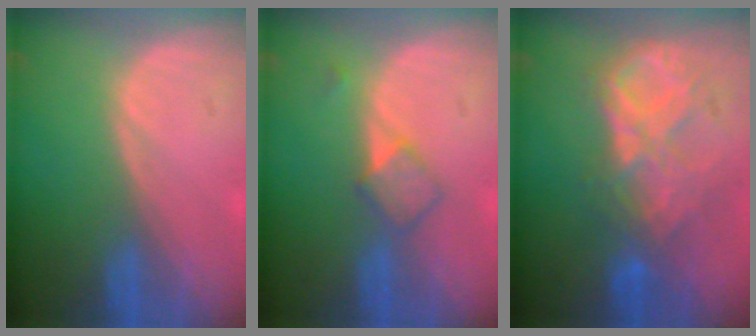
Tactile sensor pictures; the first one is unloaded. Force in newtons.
{"total": 3.1, "press": 3.1, "slide": 0.2}
{"total": 9.1, "press": 7.8, "slide": 4.7}